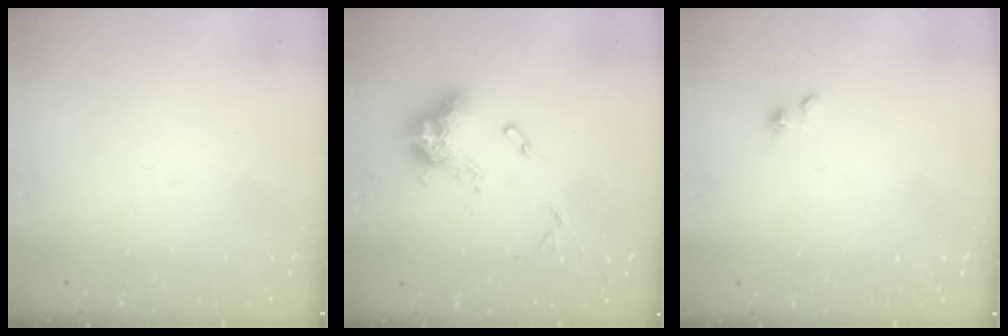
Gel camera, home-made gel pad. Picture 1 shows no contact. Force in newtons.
{"total": 12.3, "press": 12.3, "slide": 1.2}
{"total": 1.5, "press": 1.5, "slide": 0.0}